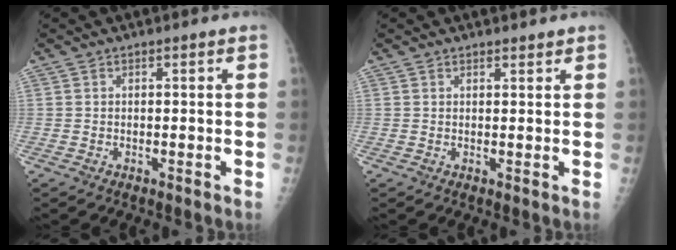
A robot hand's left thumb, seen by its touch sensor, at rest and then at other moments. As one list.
[{"total": 1.1, "force": [1.0, 0.4, 0.2], "torque": [0.004, -0.008, 0.014]}]